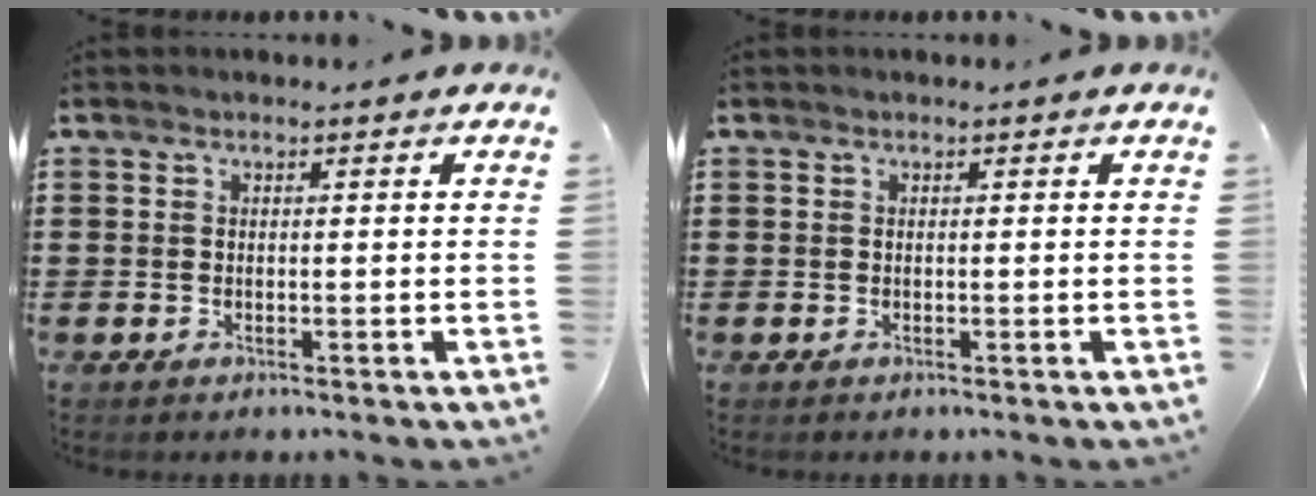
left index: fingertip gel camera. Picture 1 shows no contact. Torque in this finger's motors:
{"motor_torque": [0.01, -0.01, 0.00, 0.00]}